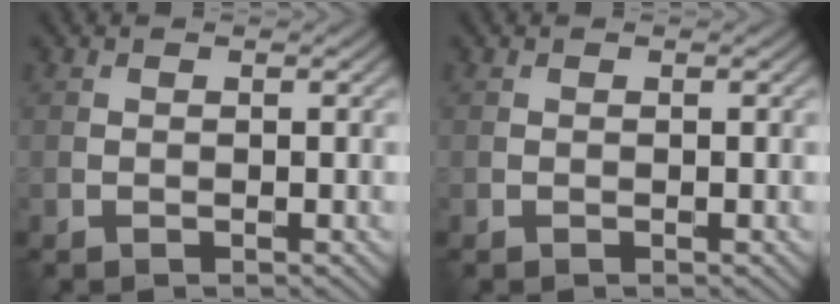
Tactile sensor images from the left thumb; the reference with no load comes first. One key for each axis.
{"total": 0.0}